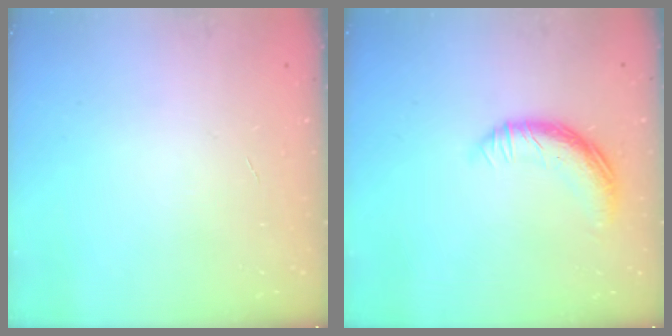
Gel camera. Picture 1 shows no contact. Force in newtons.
{"total": 11.6, "press": 11.5, "slide": 0.9}